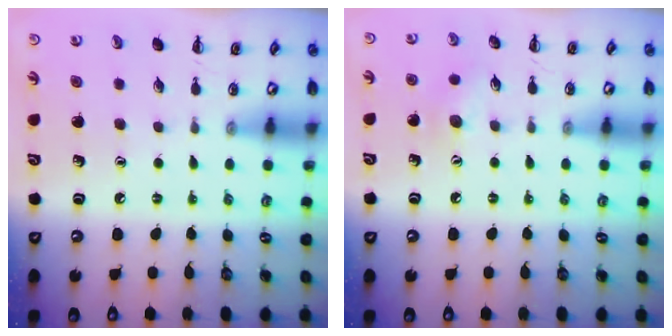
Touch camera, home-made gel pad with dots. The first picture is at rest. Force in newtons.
{"total": 6.8, "press": 6.6, "slide": 1.6}